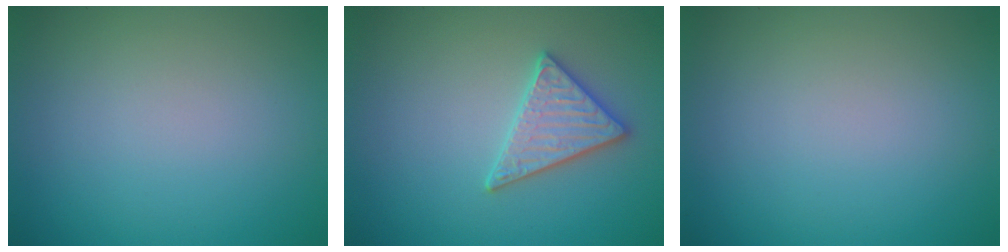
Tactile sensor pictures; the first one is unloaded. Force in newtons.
{"total": 3.0, "press": 3.0, "slide": 0.2}
{"total": 0.0}